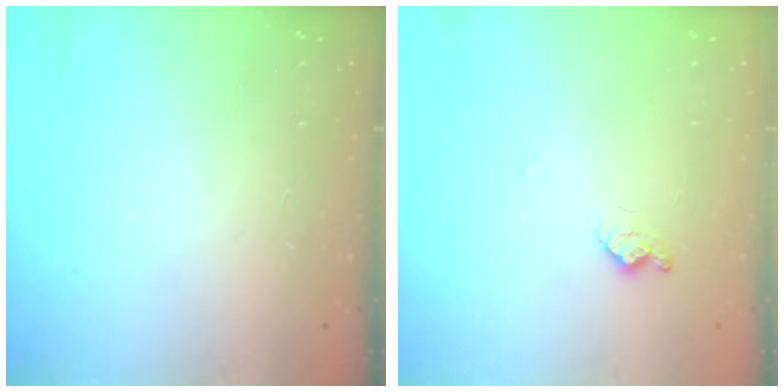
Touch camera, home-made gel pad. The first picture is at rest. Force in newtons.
{"total": 6.3, "press": 6.3, "slide": 0.7}